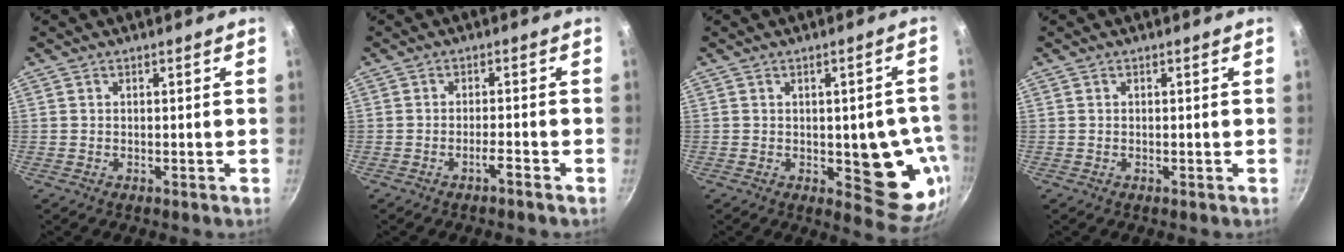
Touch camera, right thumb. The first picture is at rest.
{"total": 2.1, "force": [-1.6, 0.0, 1.4], "torque": [-0.031, 0.015, -0.025]}
{"total": 14.3, "force": [-2.4, 6.7, 12.4], "torque": [-0.085, -0.003, -0.025]}
{"total": 0.0}